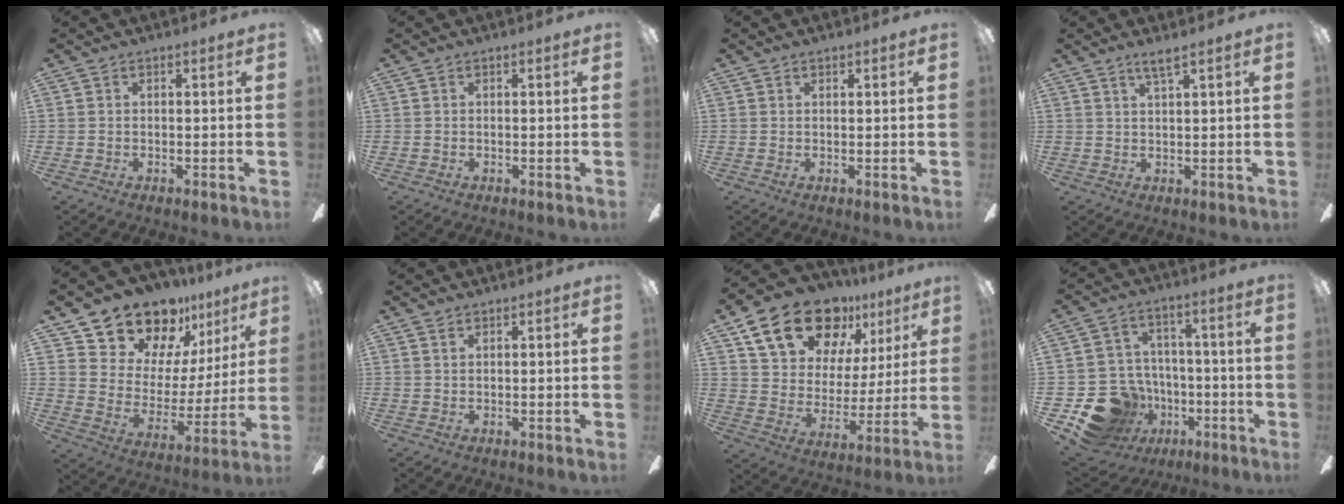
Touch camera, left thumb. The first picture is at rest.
{"total": 0.0}
{"total": 0.6, "force": [0.5, 0.3, 0.1], "torque": [-0.001, 0.001, 0.010]}
{"total": 2.8, "force": [2.3, 0.0, 1.7], "torque": [-0.039, -0.004, 0.041]}
{"total": 15.0, "force": [13.1, 7.1, 2.1], "torque": [-0.070, -0.116, 0.243]}
{"total": 1.0, "force": [0.8, 0.5, 0.4], "torque": [-0.011, 0.000, 0.016]}
{"total": 21.4, "force": [14.2, 12.4, 10.1], "torque": [-0.180, -0.072, 0.258]}
{"total": 16.2, "force": [-7.4, 13.1, 6.0], "torque": [-0.128, 0.050, -0.105]}